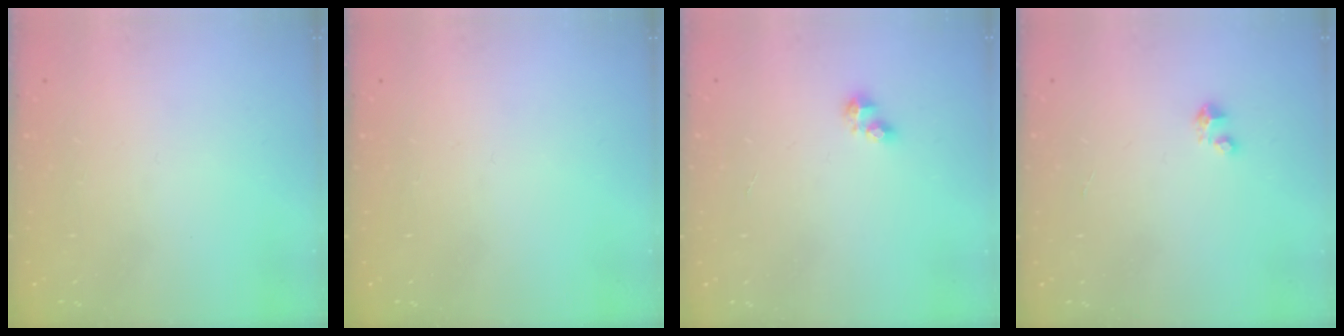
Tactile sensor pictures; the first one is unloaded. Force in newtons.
{"total": 0.0}
{"total": 3.5, "press": 3.5, "slide": 0.5}
{"total": 2.1, "press": 2.1, "slide": 0.1}